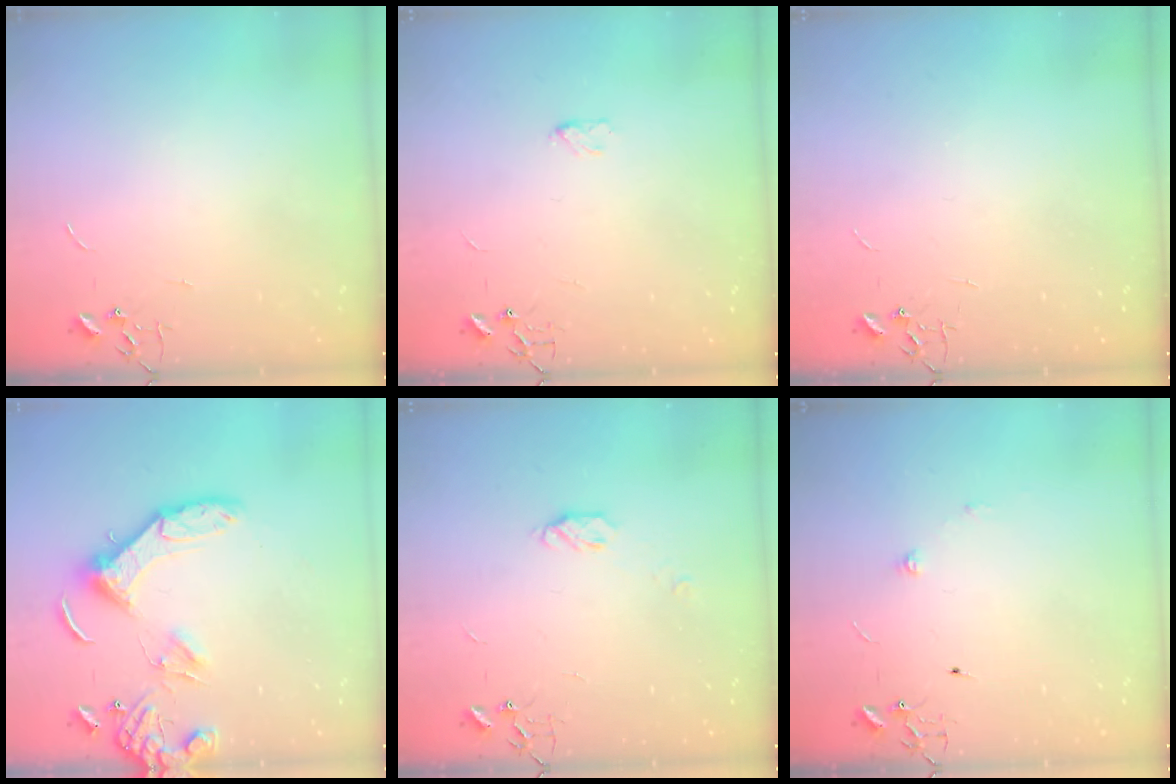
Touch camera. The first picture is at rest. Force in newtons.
{"total": 3.1, "press": 3.1, "slide": 0.4}
{"total": 0.0}
{"total": 15.3, "press": 15.1, "slide": 2.1}
{"total": 5.0, "press": 4.9, "slide": 0.4}
{"total": 5.5, "press": 5.4, "slide": 0.9}